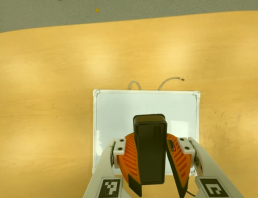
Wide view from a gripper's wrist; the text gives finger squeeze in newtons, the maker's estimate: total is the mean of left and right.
{"total": 9.5, "left": 9.5, "right": 9.5}